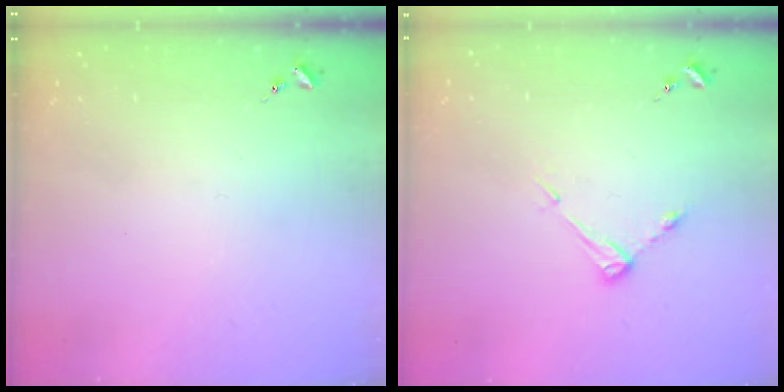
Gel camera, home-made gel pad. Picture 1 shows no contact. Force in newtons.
{"total": 5.2, "press": 5.1, "slide": 0.3}